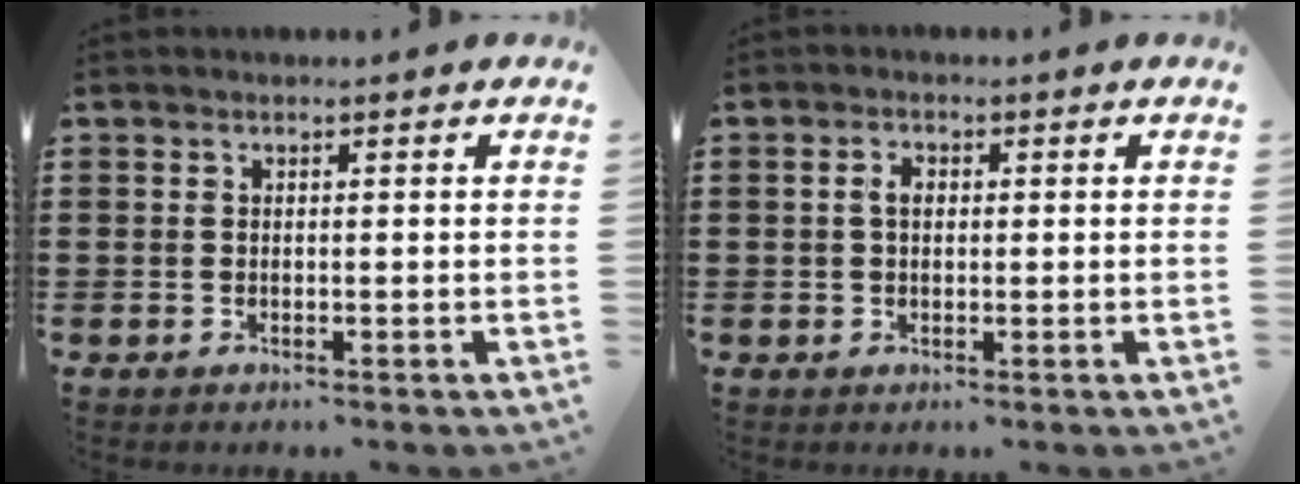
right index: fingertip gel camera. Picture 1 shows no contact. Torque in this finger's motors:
{"motor_torque": [0.36, -0.29, 0.05, 0.06]}